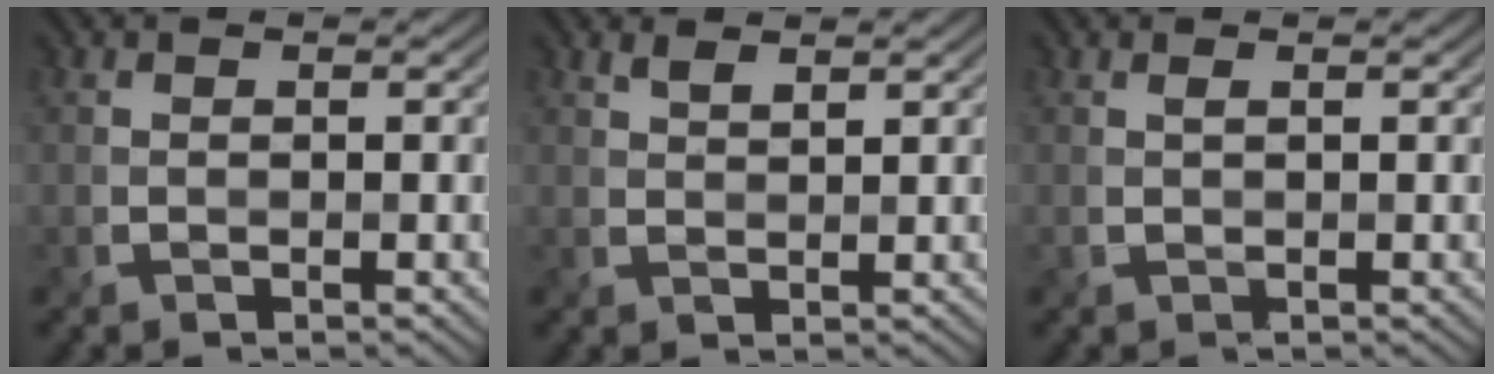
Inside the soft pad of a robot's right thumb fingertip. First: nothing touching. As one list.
[{"total": 1.4, "force": [1.1, 0.1, 0.9], "torque": [-0.021, 0.001, 0.025]}, {"total": 0.7, "force": [0.2, -0.2, 0.6], "torque": [-0.019, 0.004, 0.005]}]